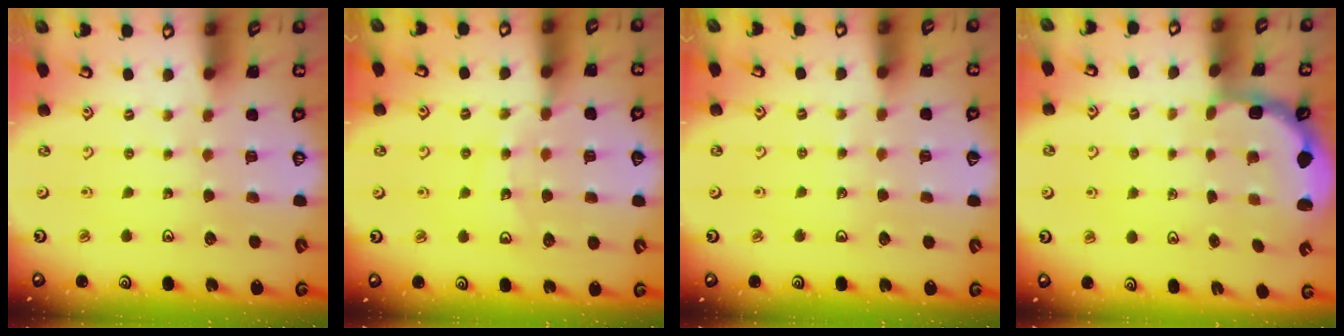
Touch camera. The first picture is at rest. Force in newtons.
{"total": 13.0, "press": 12.6, "slide": 3.3}
{"total": 2.4, "press": 2.4, "slide": 0.2}
{"total": 2.9, "press": 2.0, "slide": 2.1}